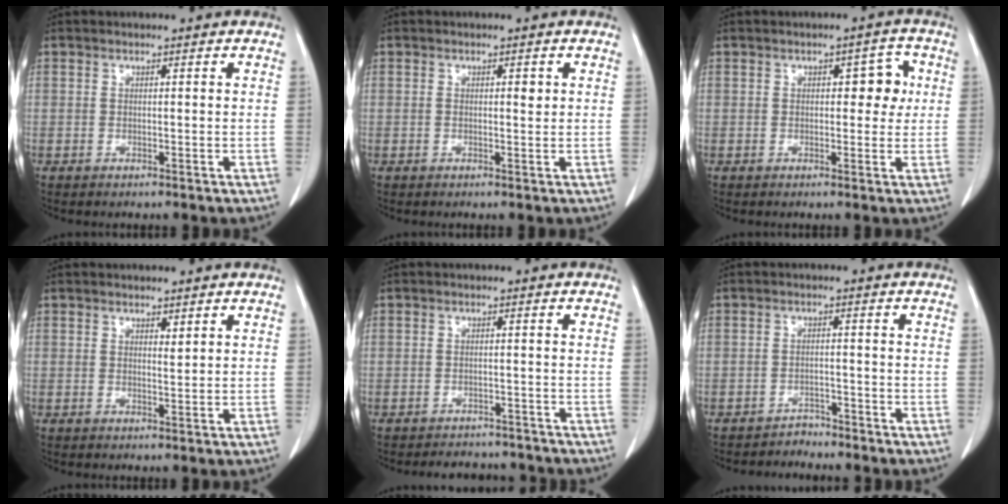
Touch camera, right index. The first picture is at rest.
{"total": 1.1, "force": [0.3, 0.5, 1.0], "torque": [-0.016, 0.002, 0.007]}
{"total": 4.1, "force": [0.8, 2.1, 3.4], "torque": [-0.037, 0.016, 0.009]}
{"total": 0.9, "force": [0.6, 0.2, 0.6], "torque": [-0.013, -0.007, 0.011]}
{"total": 6.2, "force": [-5.8, 2.2, 0.5], "torque": [0.000, 0.005, -0.069]}
{"total": 2.7, "force": [-2.6, 0.6, -0.5], "torque": [0.010, -0.005, -0.040]}